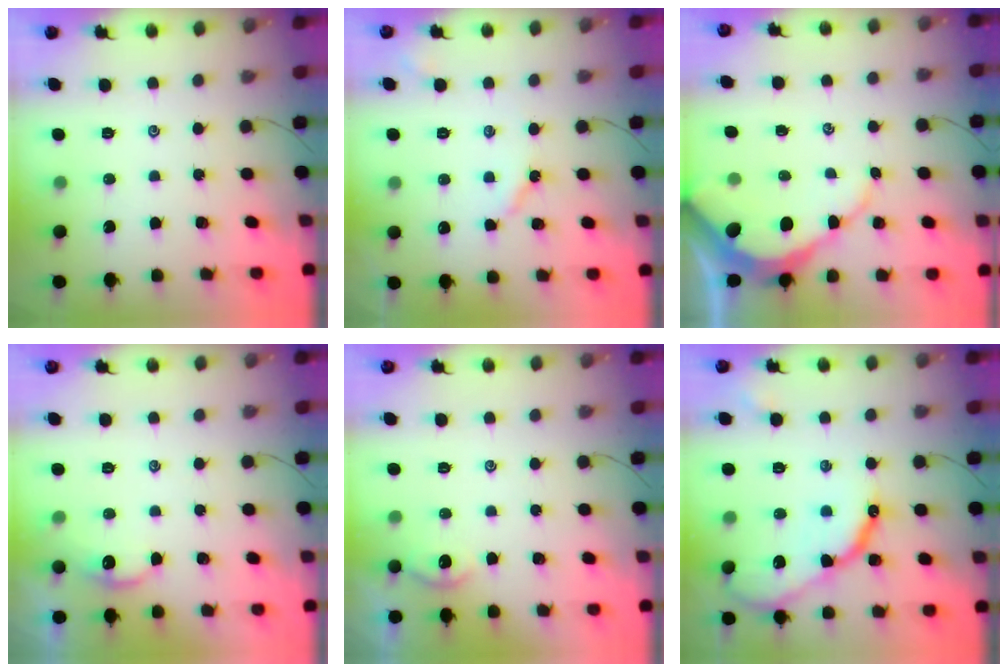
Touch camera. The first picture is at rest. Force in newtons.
{"total": 3.6, "press": 3.6, "slide": 0.5}
{"total": 8.4, "press": 8.3, "slide": 0.8}
{"total": 2.6, "press": 2.6, "slide": 0.3}
{"total": 2.5, "press": 2.5, "slide": 0.2}
{"total": 13.1, "press": 13.1, "slide": 1.2}